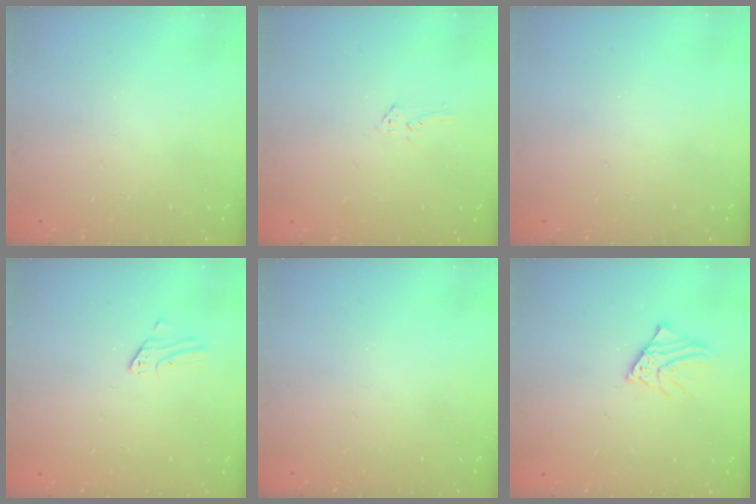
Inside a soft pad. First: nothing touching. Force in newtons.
{"total": 4.8, "press": 4.8, "slide": 0.4}
{"total": 0.0}
{"total": 2.3, "press": 2.3, "slide": 0.2}
{"total": 0.0}
{"total": 3.7, "press": 3.7, "slide": 0.4}